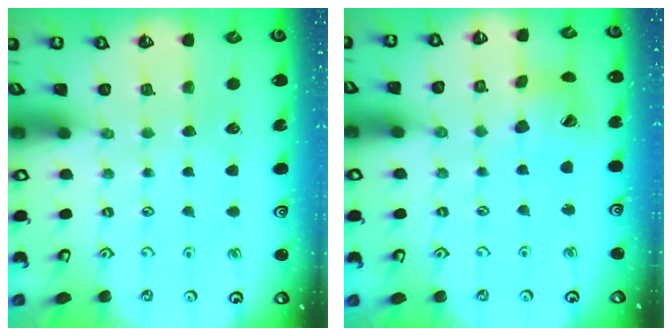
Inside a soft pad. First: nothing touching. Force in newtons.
{"total": 12.0, "press": 11.9, "slide": 1.3}